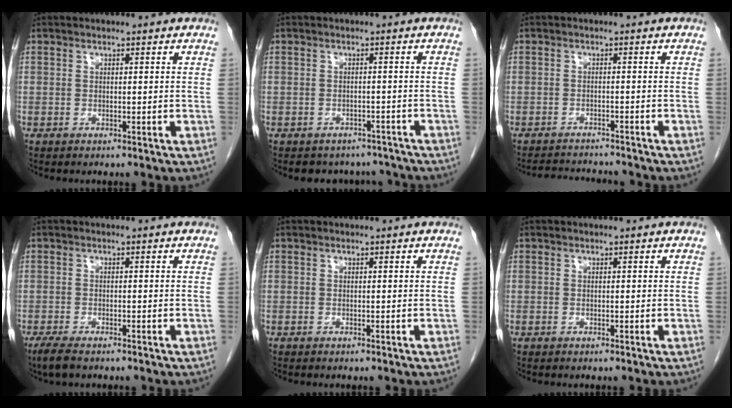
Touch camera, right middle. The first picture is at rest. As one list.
[{"total": 6.0, "force": [-5.4, 2.8, 0.1], "torque": [0.006, 0.012, -0.060]}, {"total": 4.7, "force": [-4.6, 0.1, 0.5], "torque": [-0.009, -0.009, -0.074]}, {"total": 3.3, "force": [-2.4, 0.9, 2.1], "torque": [-0.046, -0.010, -0.038]}, {"total": 0.0}, {"total": 0.0}]